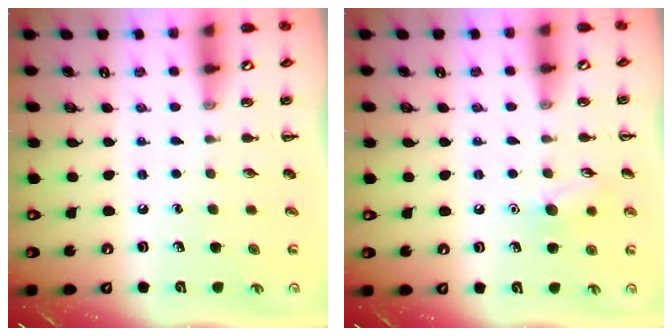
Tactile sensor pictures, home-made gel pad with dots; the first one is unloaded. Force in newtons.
{"total": 8.5, "press": 8.4, "slide": 1.7}